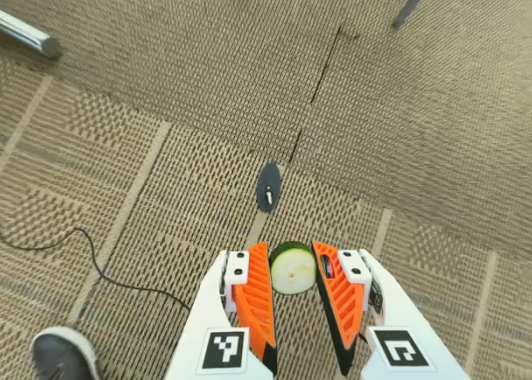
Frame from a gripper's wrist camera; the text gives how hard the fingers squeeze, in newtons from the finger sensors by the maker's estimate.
{"total": 7.0, "left": 6.6, "right": 7.3}